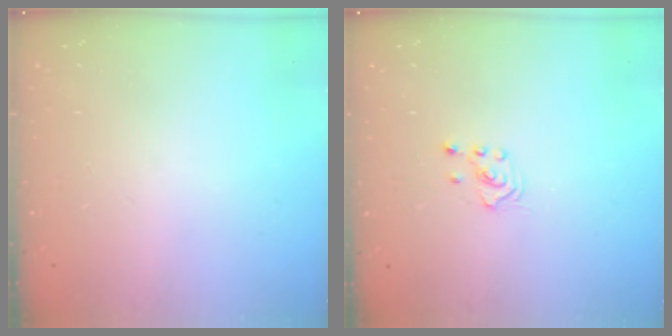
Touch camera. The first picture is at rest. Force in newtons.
{"total": 2.0, "press": 2.0, "slide": 0.3}